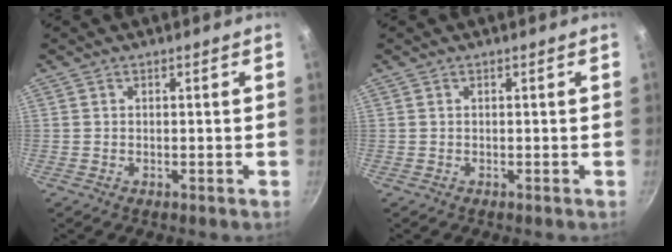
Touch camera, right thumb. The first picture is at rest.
{"total": 0.0}